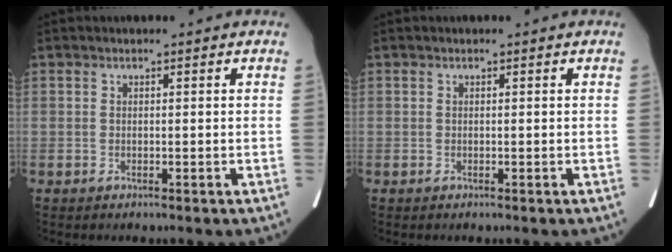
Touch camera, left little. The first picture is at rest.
{"total": 0.0}